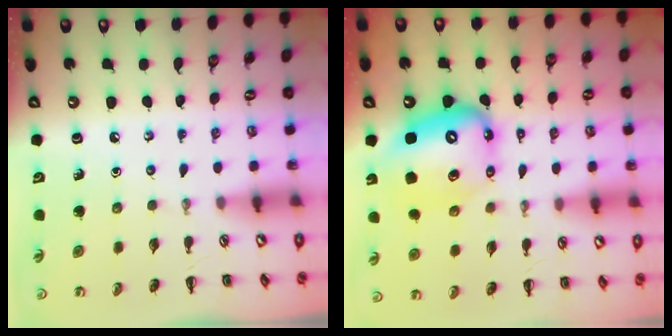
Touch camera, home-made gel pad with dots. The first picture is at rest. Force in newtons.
{"total": 13.7, "press": 13.2, "slide": 3.7}